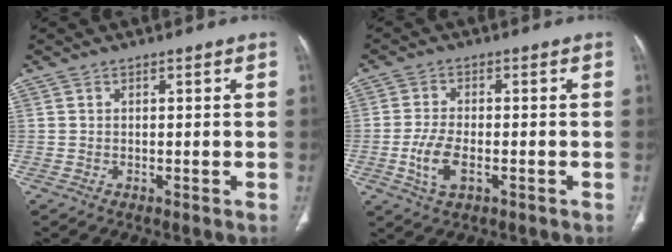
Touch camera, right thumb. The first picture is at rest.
{"total": 6.4, "force": [-1.9, 3.2, 5.2], "torque": [-0.113, 0.005, -0.033]}